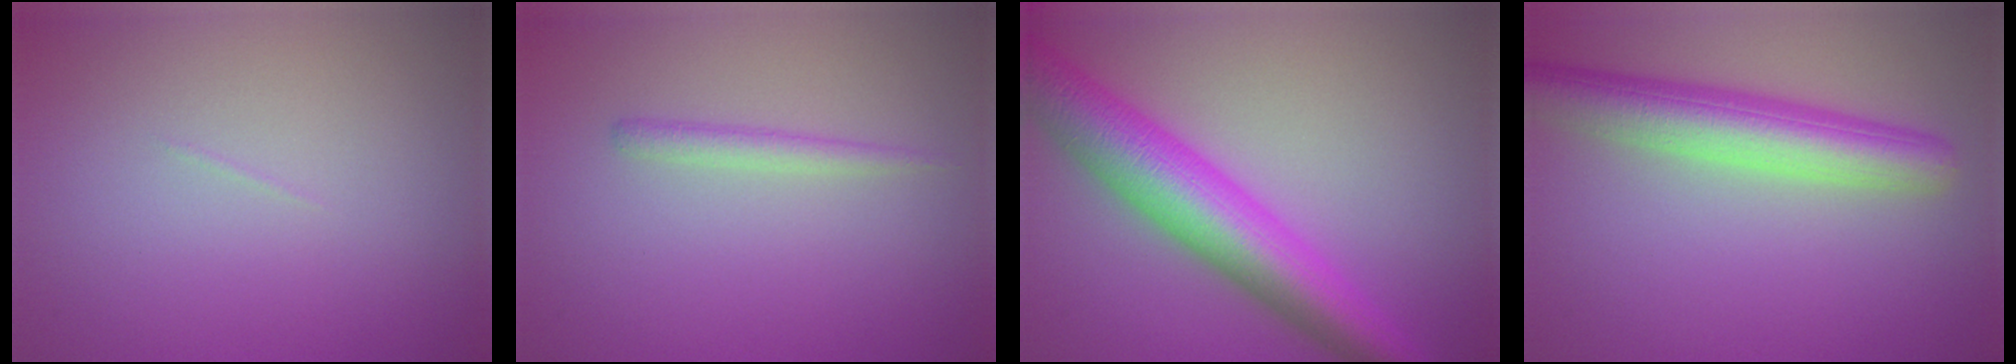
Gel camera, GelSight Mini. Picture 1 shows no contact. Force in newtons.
{"total": 1.3, "press": 1.3, "slide": 0.0}
{"total": 8.7, "press": 8.7, "slide": 0.1}
{"total": 6.3, "press": 6.3, "slide": 0.3}